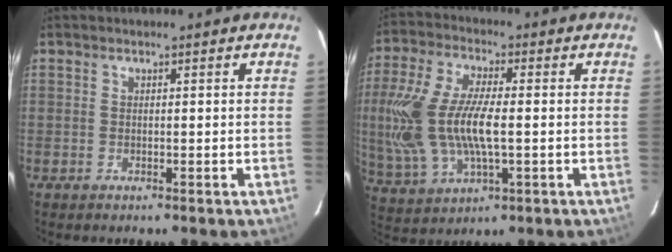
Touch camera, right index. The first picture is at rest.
{"total": 18.7, "force": [-0.5, 8.5, 16.6], "torque": [-0.363, -0.002, 0.000]}